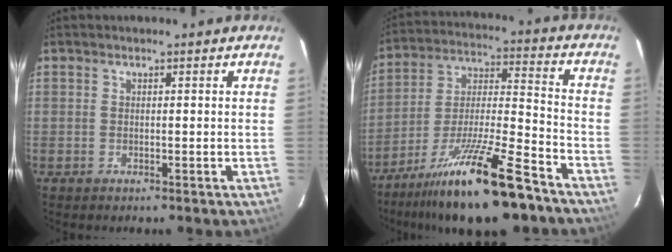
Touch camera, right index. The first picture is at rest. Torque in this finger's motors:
{"motor_torque": [1.42, -0.72, 0.98, 0.21]}